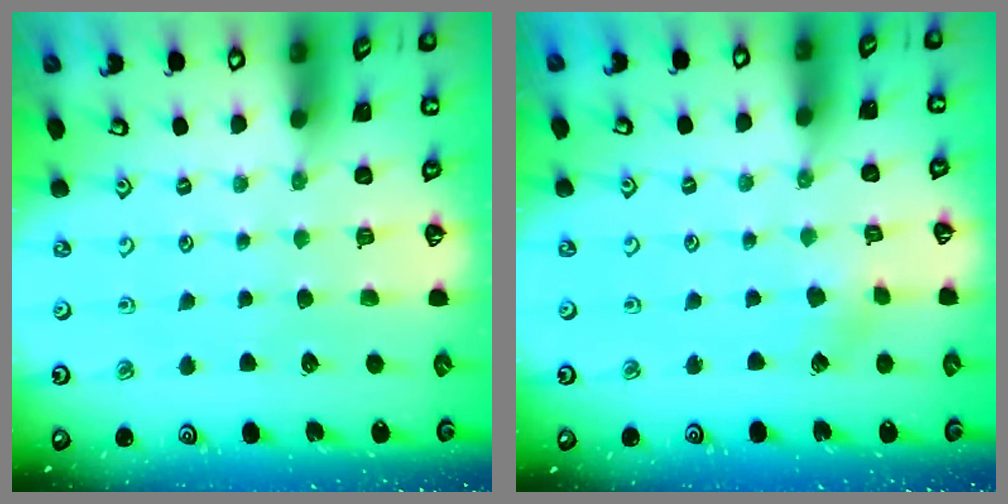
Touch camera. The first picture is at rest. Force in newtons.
{"total": 2.5, "press": 2.4, "slide": 0.8}